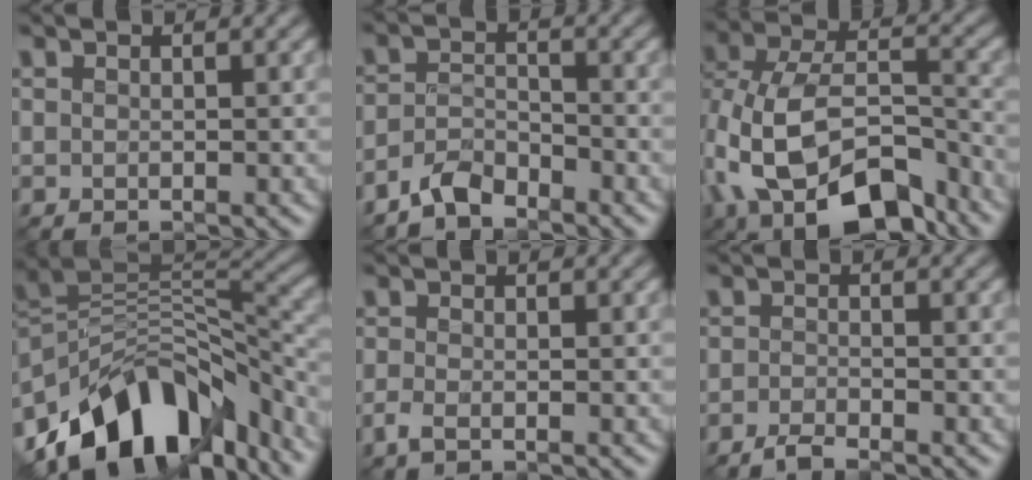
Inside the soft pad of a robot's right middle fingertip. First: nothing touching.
{"total": 3.0, "force": [-2.7, 0.9, 1.0], "torque": [-0.020, 0.010, -0.058]}
{"total": 12.0, "force": [-5.4, 6.7, 8.4], "torque": [-0.163, 0.000, -0.095]}
{"total": 12.7, "force": [-7.9, 6.9, 7.1], "torque": [-0.126, 0.018, -0.149]}
{"total": 1.1, "force": [-0.6, 0.4, 0.8], "torque": [-0.026, -0.002, -0.016]}
{"total": 1.4, "force": [-1.3, -0.1, 0.6], "torque": [-0.018, 0.000, -0.031]}